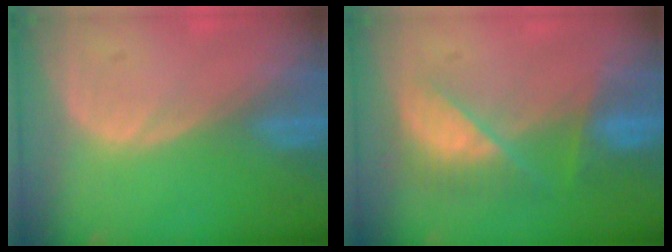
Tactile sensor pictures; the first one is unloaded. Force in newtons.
{"total": 7.3, "press": 6.8, "slide": 2.7}